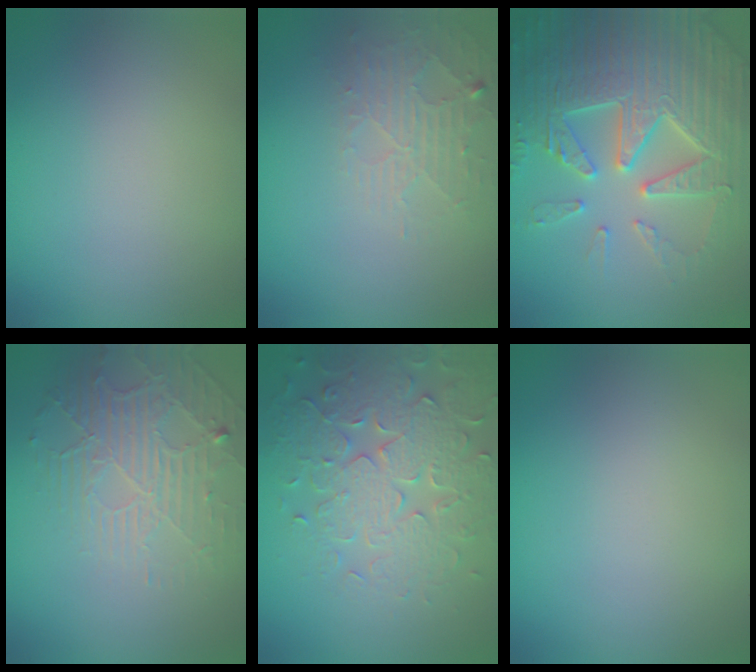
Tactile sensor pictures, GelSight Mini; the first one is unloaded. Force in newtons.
{"total": 2.6, "press": 2.6, "slide": 0.4}
{"total": 7.7, "press": 7.5, "slide": 1.6}
{"total": 2.6, "press": 2.0, "slide": 1.7}
{"total": 6.5, "press": 5.5, "slide": 3.5}
{"total": 0.0}